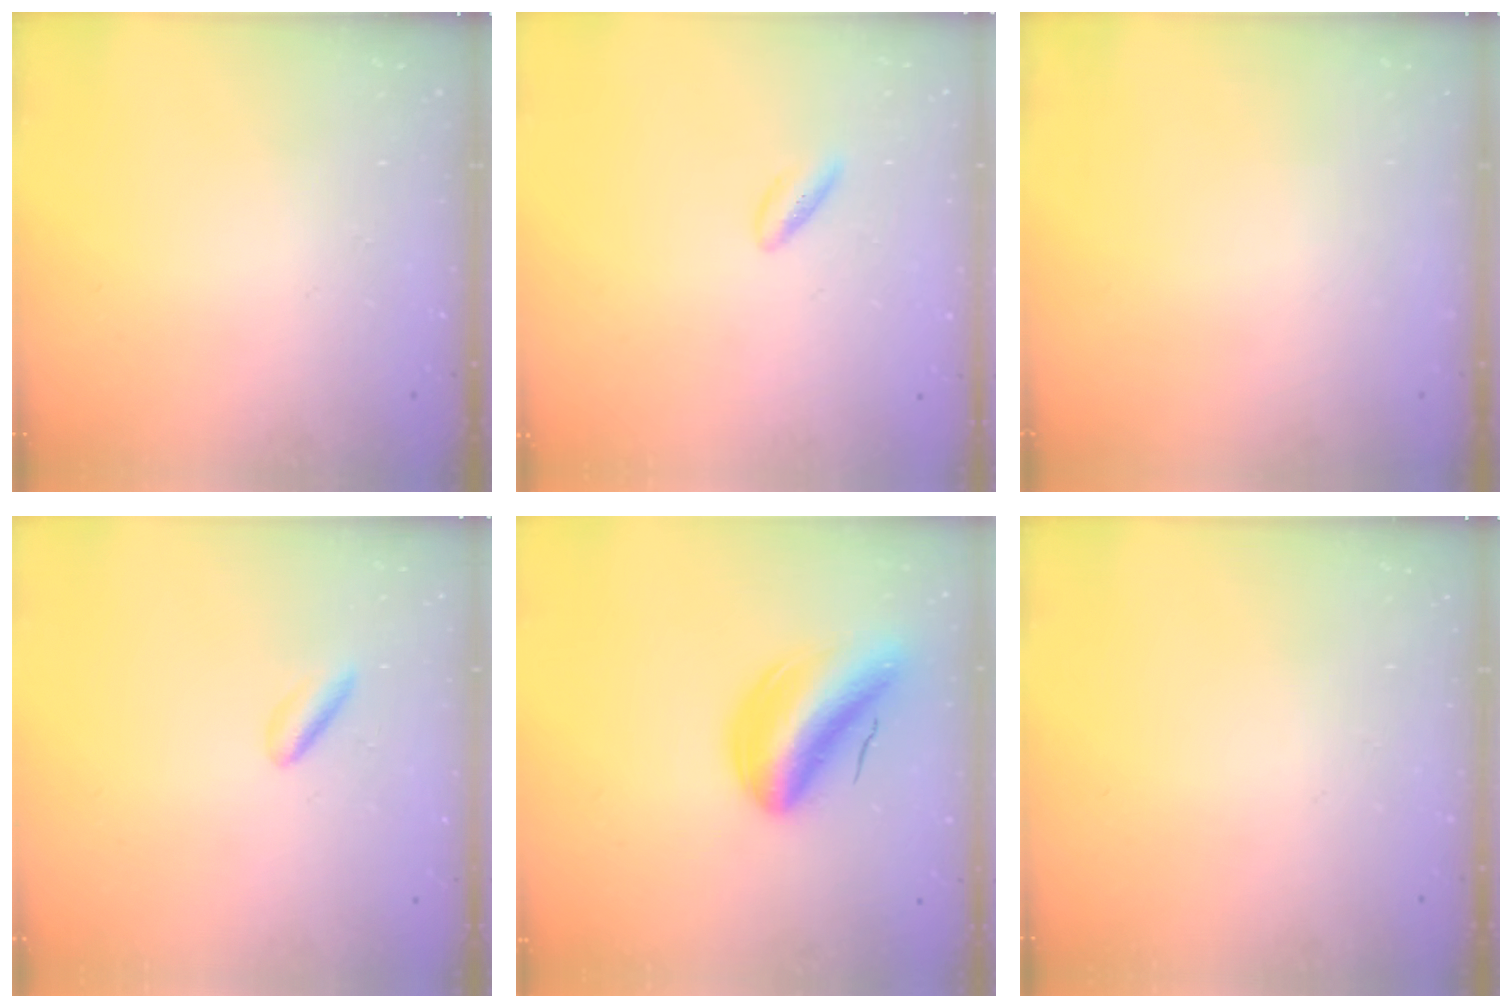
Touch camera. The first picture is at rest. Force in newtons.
{"total": 2.7, "press": 2.4, "slide": 1.2}
{"total": 0.0}
{"total": 2.8, "press": 2.7, "slide": 0.8}
{"total": 10.7, "press": 10.2, "slide": 3.0}
{"total": 0.0}